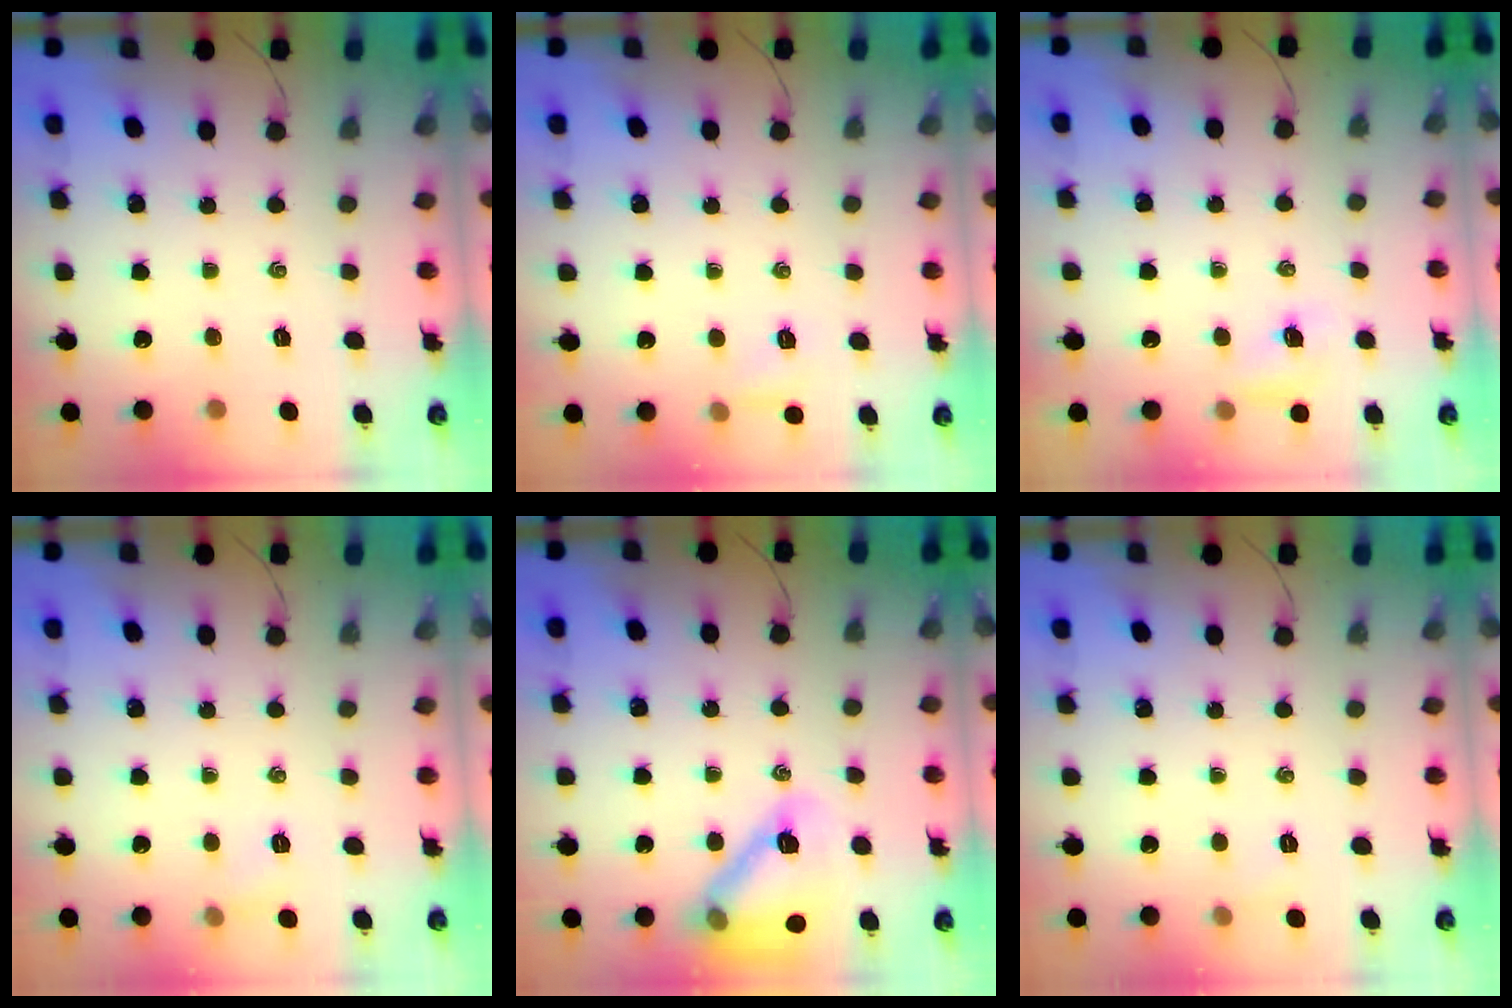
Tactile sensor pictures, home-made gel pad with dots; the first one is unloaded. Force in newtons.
{"total": 4.4, "press": 4.3, "slide": 1.1}
{"total": 5.2, "press": 5.1, "slide": 1.1}
{"total": 5.2, "press": 5.0, "slide": 1.5}
{"total": 17.3, "press": 17.1, "slide": 2.3}
{"total": 3.8, "press": 3.7, "slide": 1.2}